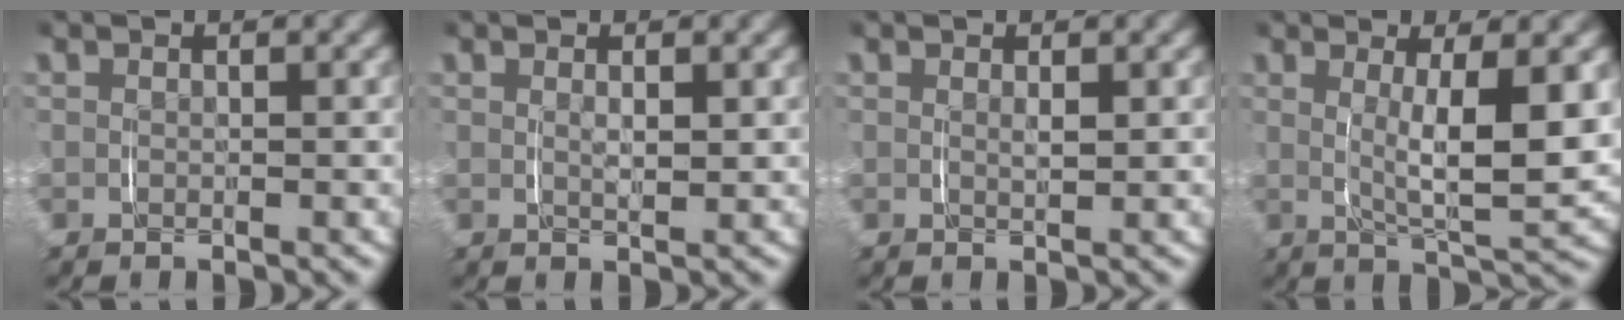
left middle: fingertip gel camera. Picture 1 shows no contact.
{"total": 1.2, "force": [0.6, 0.2, 1.0], "torque": [-0.020, -0.007, 0.014]}
{"total": 0.8, "force": [0.5, -0.1, 0.6], "torque": [-0.012, -0.005, 0.011]}
{"total": 6.6, "force": [1.1, 1.6, 6.3], "torque": [-0.096, -0.013, 0.024]}